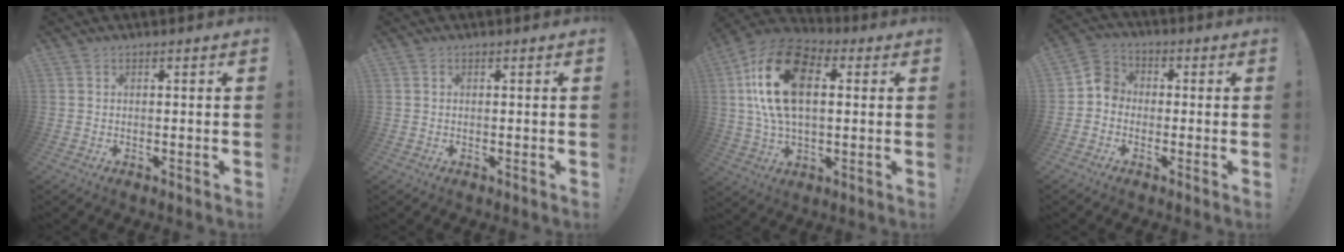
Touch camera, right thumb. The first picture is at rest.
{"total": 0.6, "force": [-0.2, 0.5, -0.1], "torque": [-0.005, 0.004, -0.002]}
{"total": 20.9, "force": [4.7, 12.1, 16.4], "torque": [-0.307, 0.005, 0.078]}
{"total": 5.7, "force": [-2.2, 4.8, 2.1], "torque": [-0.043, 0.027, -0.038]}